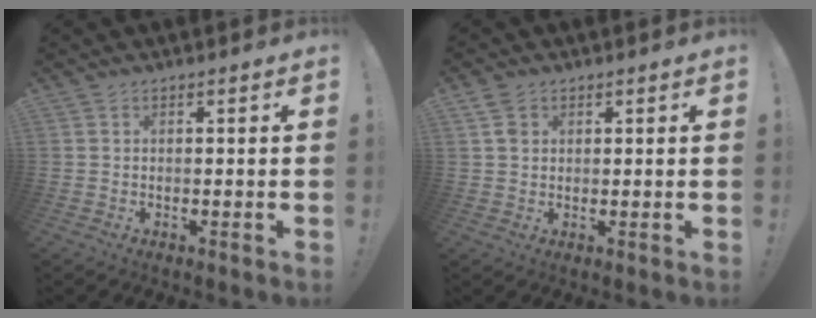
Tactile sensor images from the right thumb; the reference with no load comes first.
{"total": 1.9, "force": [0.7, 1.6, 0.7], "torque": [-0.002, -0.002, 0.012]}